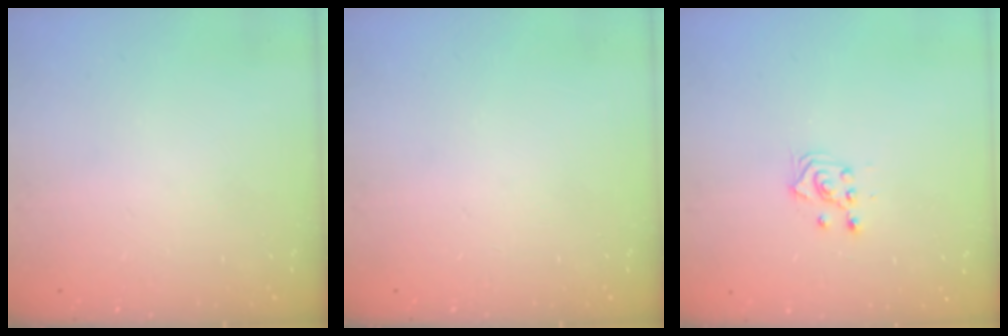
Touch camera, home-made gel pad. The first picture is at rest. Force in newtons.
{"total": 0.0}
{"total": 3.1, "press": 3.0, "slide": 0.9}